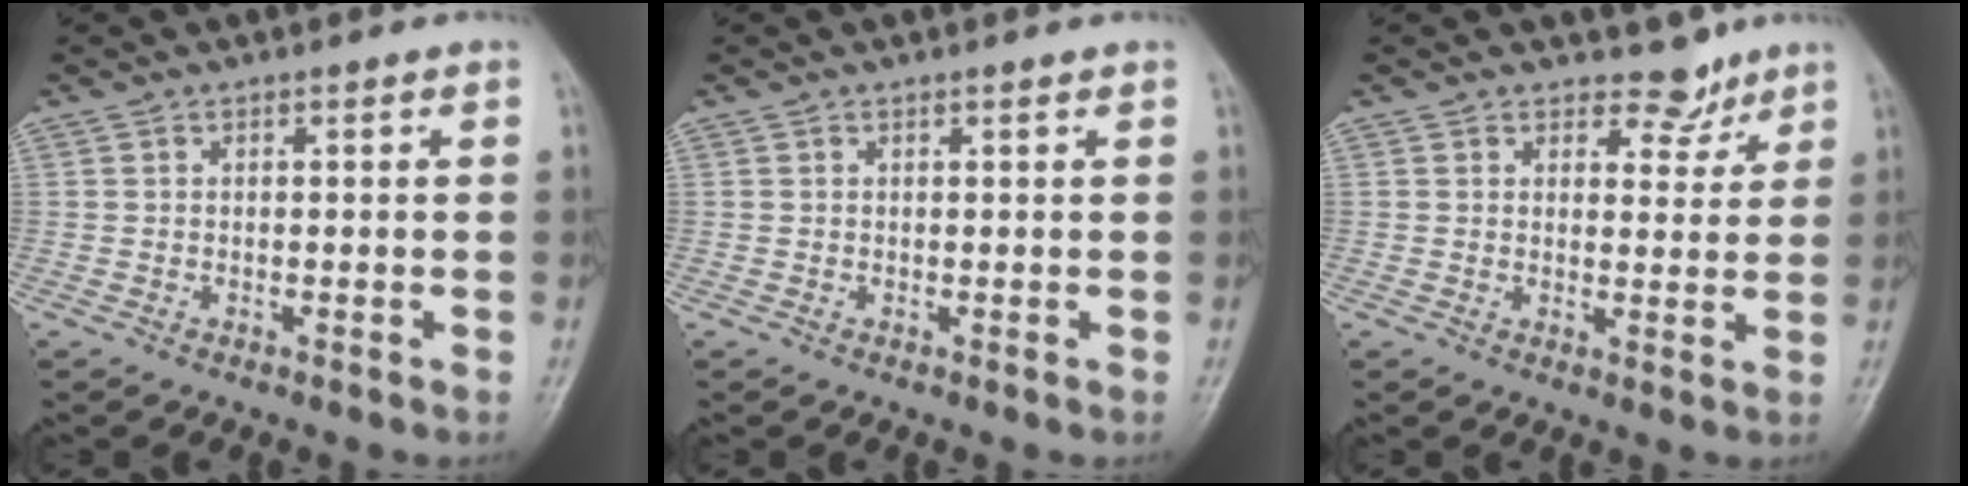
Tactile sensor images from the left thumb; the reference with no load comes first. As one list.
[{"total": 0.6, "force": [0.5, 0.1, 0.4], "torque": [-0.009, -0.003, 0.007]}, {"total": 4.3, "force": [3.5, 2.3, 0.6], "torque": [0.019, -0.027, 0.049]}]